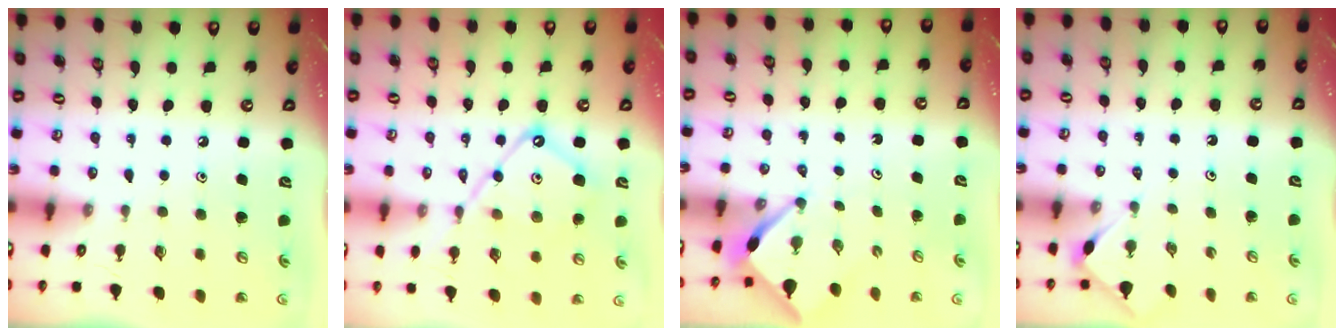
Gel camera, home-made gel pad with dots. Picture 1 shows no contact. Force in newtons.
{"total": 12.1, "press": 12.1, "slide": 1.2}
{"total": 2.6, "press": 2.6, "slide": 0.3}
{"total": 2.7, "press": 2.6, "slide": 0.4}